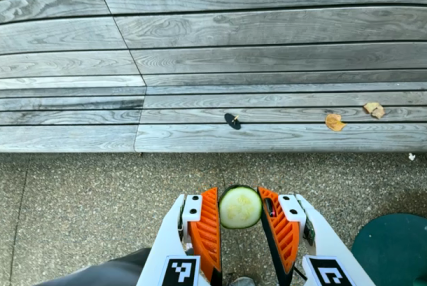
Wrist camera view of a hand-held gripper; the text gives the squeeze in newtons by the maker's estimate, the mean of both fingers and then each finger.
{"total": 7.4, "left": 7.4, "right": 7.5}